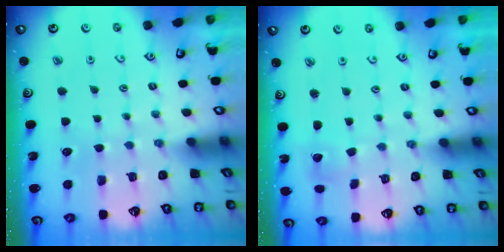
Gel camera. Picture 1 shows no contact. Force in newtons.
{"total": 2.0, "press": 2.0, "slide": 0.1}